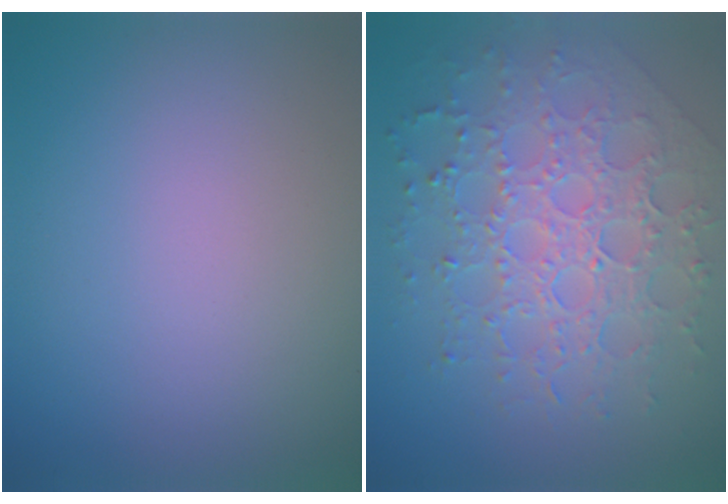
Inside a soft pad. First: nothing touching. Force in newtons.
{"total": 7.7, "press": 5.5, "slide": 5.4}